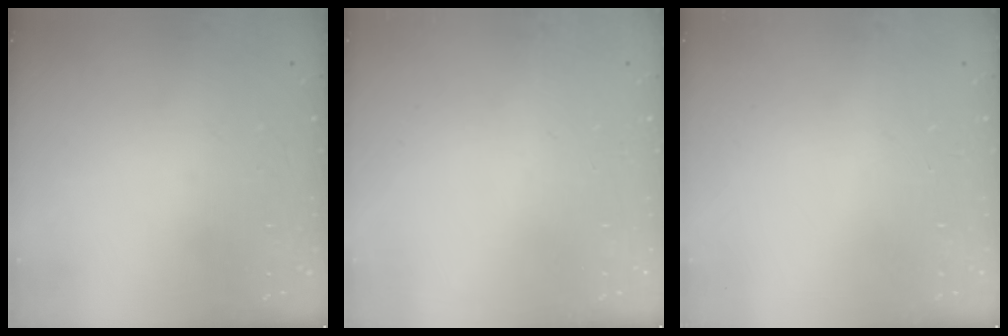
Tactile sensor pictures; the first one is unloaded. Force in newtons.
{"total": 0.0}
{"total": 0.0}